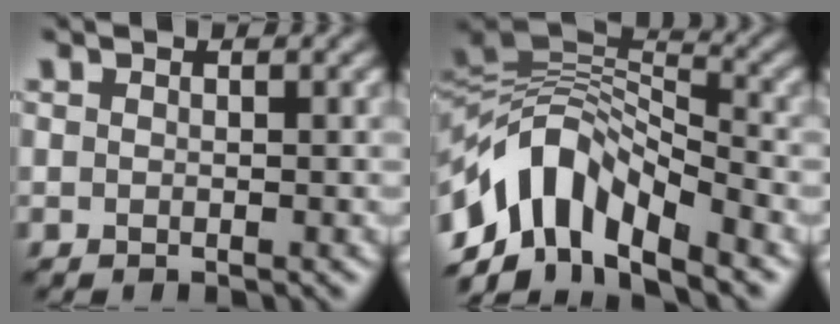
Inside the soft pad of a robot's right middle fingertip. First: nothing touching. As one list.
[{"total": 9.9, "force": [-5.3, 4.8, 6.9], "torque": [-0.110, 0.015, -0.108]}]